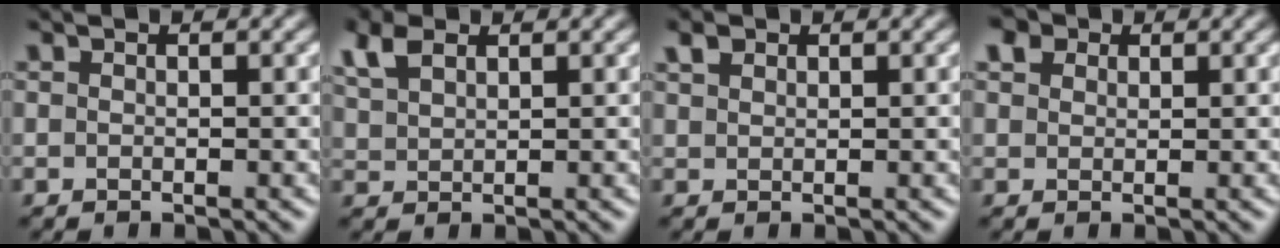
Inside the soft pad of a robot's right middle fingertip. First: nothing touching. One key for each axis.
{"total": 3.0, "fx": 2.0, "fy": 1.5, "fz": 1.6, "tx": -0.047, "ty": 0.008, "tz": 0.043}
{"total": 1.4, "fx": 1.0, "fy": 0.8, "fz": 0.5, "tx": -0.014, "ty": 0.001, "tz": 0.022}
{"total": 2.3, "fx": 1.6, "fy": 1.5, "fz": 0.7, "tx": -0.017, "ty": 0.003, "tz": 0.027}